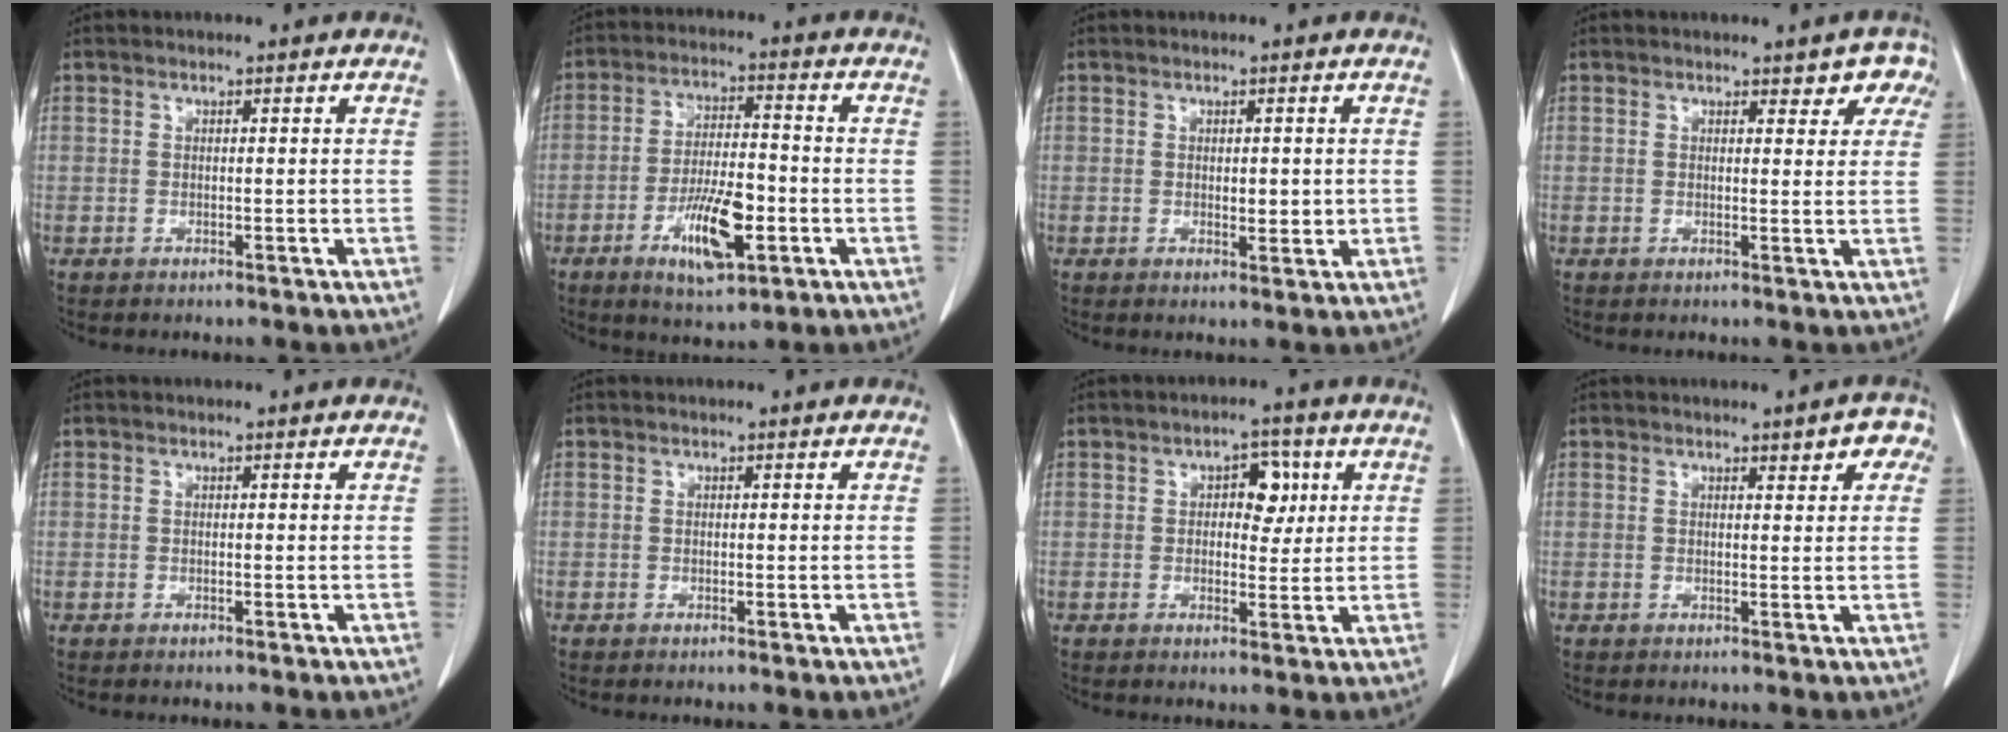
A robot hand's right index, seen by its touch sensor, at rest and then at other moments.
{"total": 10.3, "force": [-3.9, 3.0, 9.1], "torque": [-0.169, -0.003, -0.062]}
{"total": 2.6, "force": [0.1, 1.3, 2.2], "torque": [-0.028, -0.002, 0.005]}
{"total": 4.0, "force": [2.6, 2.1, 2.3], "torque": [-0.005, 0.004, 0.020]}
{"total": 0.0}
{"total": 0.0}
{"total": 4.9, "force": [1.4, 2.8, 3.7], "torque": [-0.046, 0.012, 0.020]}
{"total": 3.4, "force": [1.8, 1.1, 2.6], "torque": [-0.024, 0.009, 0.019]}